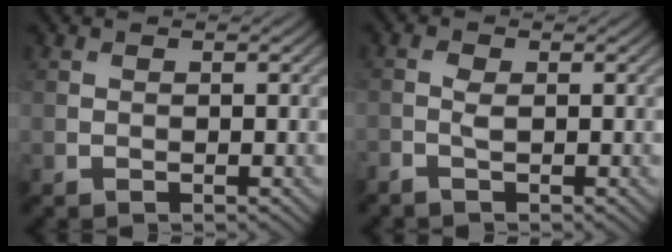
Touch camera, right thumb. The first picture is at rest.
{"total": 1.4, "force": [-0.7, 0.5, 1.1], "torque": [-0.030, 0.003, -0.020]}